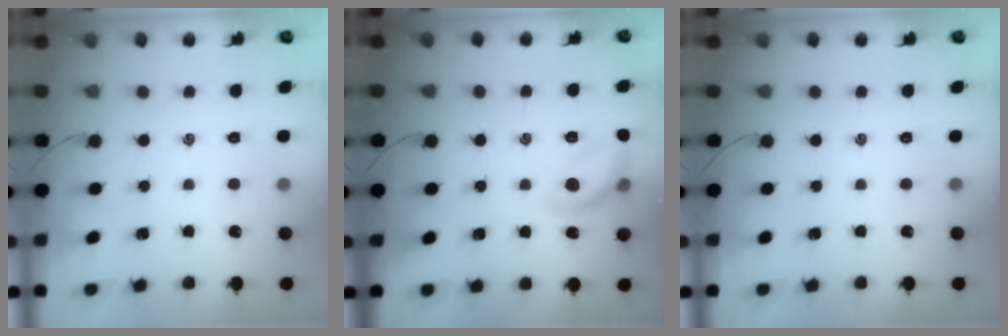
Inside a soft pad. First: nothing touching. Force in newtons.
{"total": 11.6, "press": 11.5, "slide": 1.4}
{"total": 0.0}